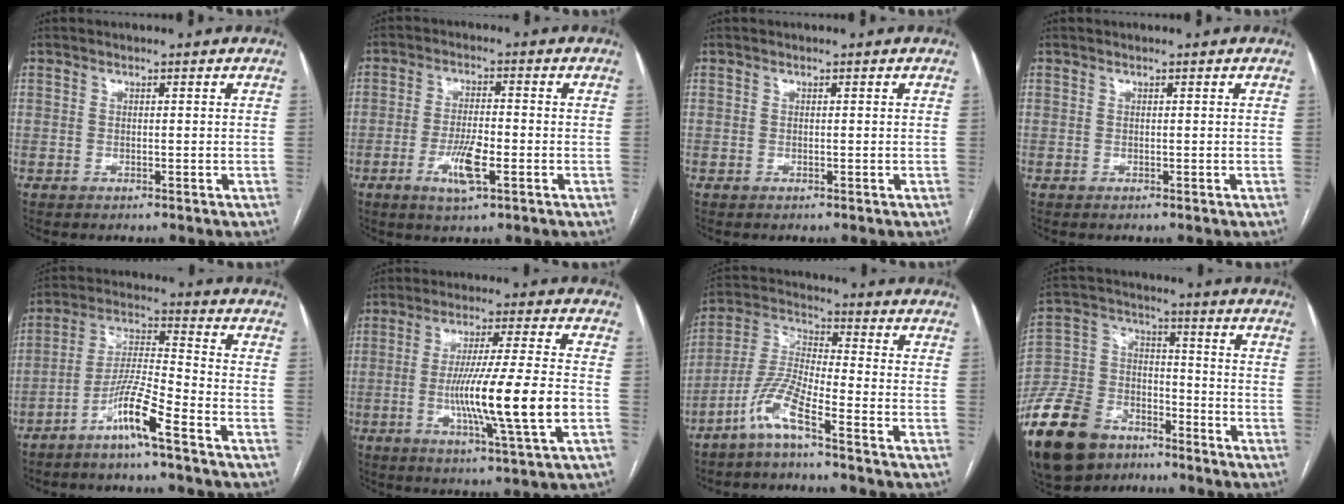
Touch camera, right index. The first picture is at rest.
{"total": 6.3, "force": [-2.4, 1.1, 5.7], "torque": [-0.112, -0.008, -0.041]}
{"total": 0.0}
{"total": 0.0}
{"total": 8.5, "force": [-5.4, -0.3, 6.6], "torque": [-0.135, -0.003, -0.109]}
{"total": 14.2, "force": [-2.9, -0.7, 13.9], "torque": [-0.249, -0.013, -0.054]}
{"total": 7.7, "force": [-5.2, 0.2, 5.7], "torque": [-0.132, -0.009, -0.113]}
{"total": 20.9, "force": [-14.5, 11.4, 9.9], "torque": [-0.267, -0.003, -0.262]}